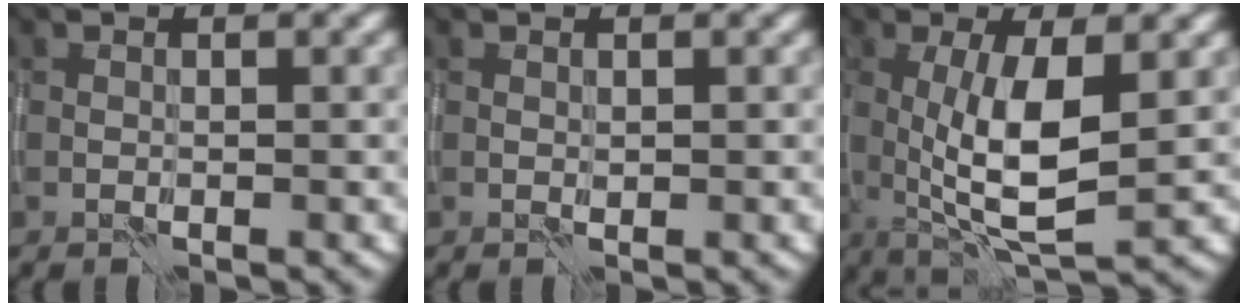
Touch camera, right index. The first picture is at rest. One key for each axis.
{"total": 0.0}
{"total": 6.8, "fx": 0.2, "fy": 2.0, "fz": 6.5, "tx": -0.122, "ty": -0.007, "tz": 0.008}